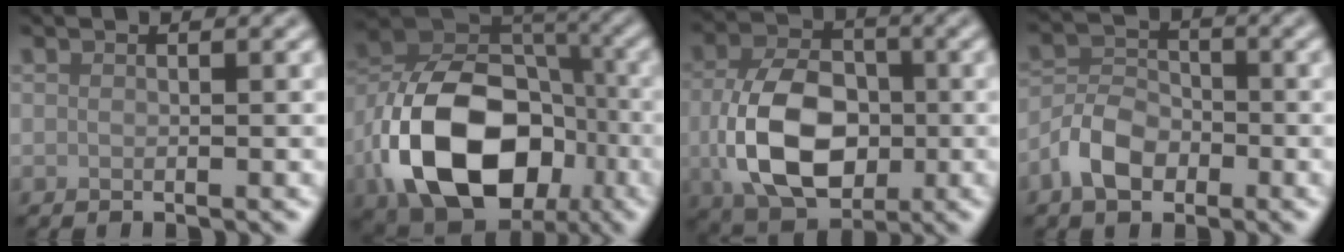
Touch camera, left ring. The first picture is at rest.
{"total": 14.4, "force": [-5.1, 9.7, 9.4], "torque": [-0.167, -0.003, -0.105]}
{"total": 9.6, "force": [-1.2, 6.5, 7.0], "torque": [-0.149, -0.008, -0.021]}
{"total": 4.4, "force": [-2.3, 2.9, 2.5], "torque": [-0.046, 0.006, -0.051]}